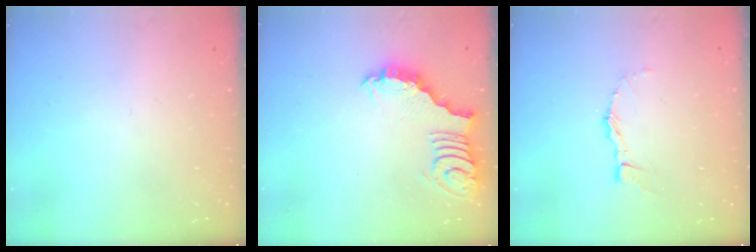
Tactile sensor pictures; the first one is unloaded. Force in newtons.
{"total": 2.9, "press": 2.9, "slide": 0.4}
{"total": 1.6, "press": 1.6, "slide": 0.1}